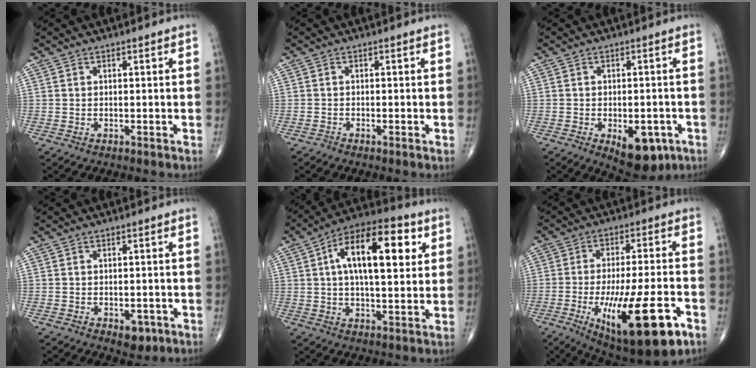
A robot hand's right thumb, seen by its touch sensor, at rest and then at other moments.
{"total": 0.5, "force": [-0.5, 0.0, 0.2], "torque": [0.000, -0.001, -0.011]}
{"total": 9.8, "force": [-4.1, 5.2, 7.3], "torque": [-0.076, 0.008, -0.045]}
{"total": 3.5, "force": [-1.4, 2.1, 2.4], "torque": [-0.014, 0.004, -0.011]}
{"total": 18.1, "force": [4.9, 7.8, 15.5], "torque": [-0.229, 0.014, 0.069]}
{"total": 21.0, "force": [-8.3, 6.0, 18.3], "torque": [-0.286, 0.008, -0.114]}